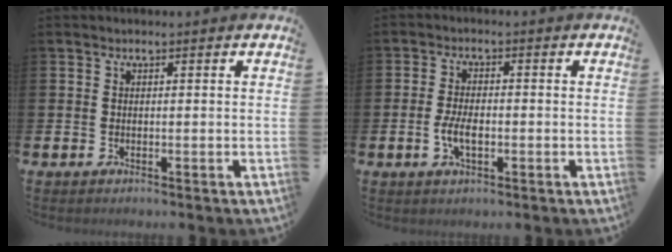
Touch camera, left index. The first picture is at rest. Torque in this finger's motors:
{"motor_torque": [0.73, 0.35, 0.16, 0.12]}